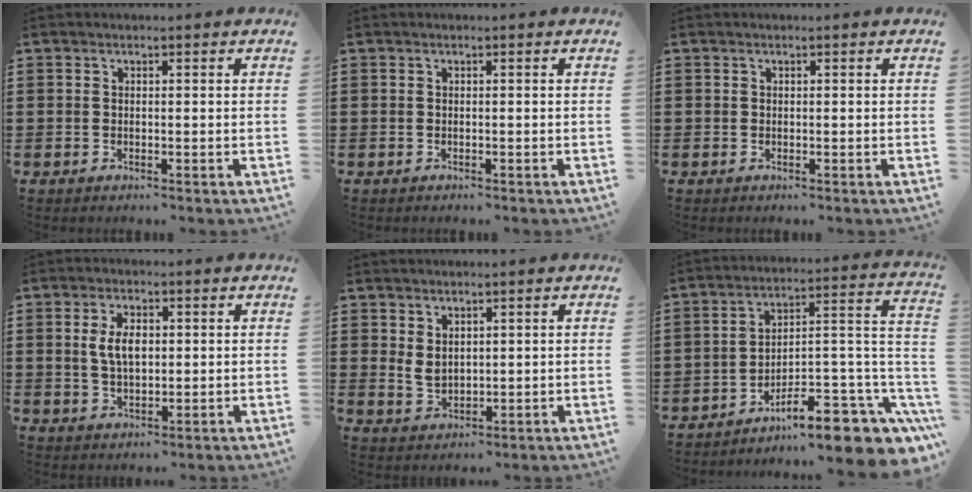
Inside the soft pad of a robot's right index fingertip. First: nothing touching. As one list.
[{"total": 0.0}, {"total": 0.0}, {"total": 4.9, "force": [0.7, 2.5, 4.1], "torque": [-0.085, 0.004, 0.007]}, {"total": 2.6, "force": [1.7, 1.5, 1.2], "torque": [-0.028, 0.004, 0.033]}, {"total": 11.0, "force": [-8.1, 3.2, 6.8], "torque": [-0.086, 0.019, -0.145]}]